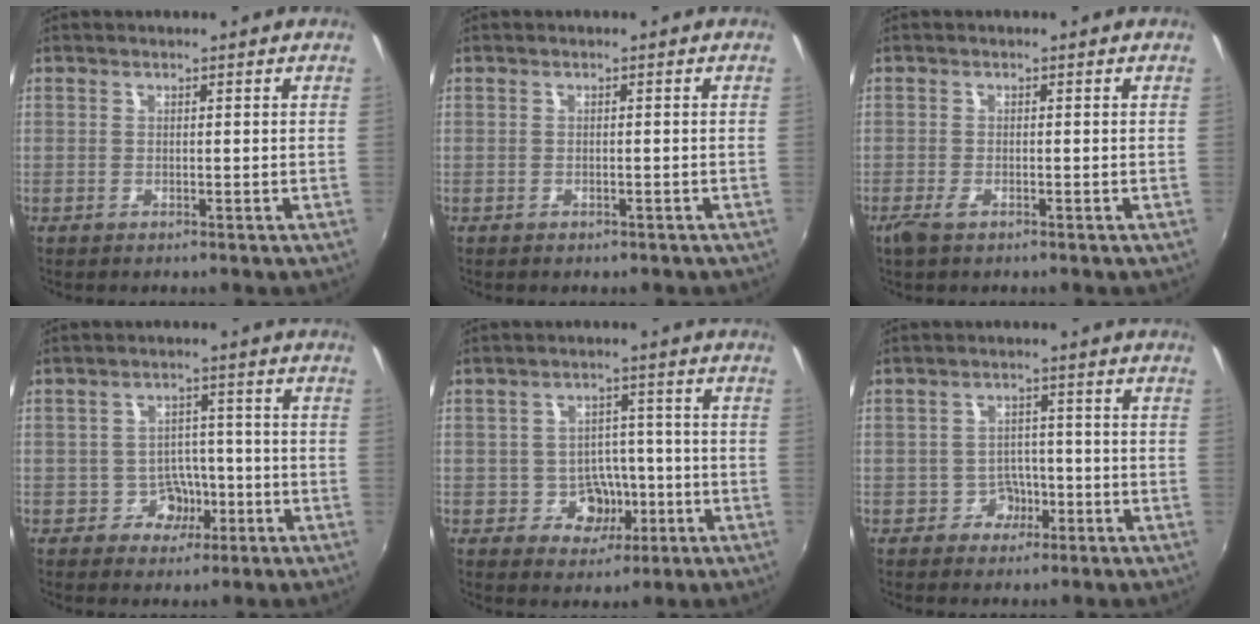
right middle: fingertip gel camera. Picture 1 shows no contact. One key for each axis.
{"total": 1.1, "fx": -0.9, "fy": 0.4, "fz": 0.5, "tx": -0.009, "ty": -0.007, "tz": -0.009}
{"total": 2.4, "fx": -1.5, "fy": 0.9, "fz": 1.6, "tx": -0.036, "ty": -0.008, "tz": -0.029}
{"total": 4.5, "fx": -2.1, "fy": 3.7, "fz": 1.2, "tx": -0.027, "ty": 0.014, "tz": -0.021}
{"total": 5.9, "fx": -2.0, "fy": 5.1, "fz": 2.2, "tx": -0.043, "ty": 0.017, "tz": -0.015}
{"total": 3.3, "fx": -1.8, "fy": 2.7, "fz": 0.6, "tx": -0.009, "ty": 0.012, "tz": -0.025}